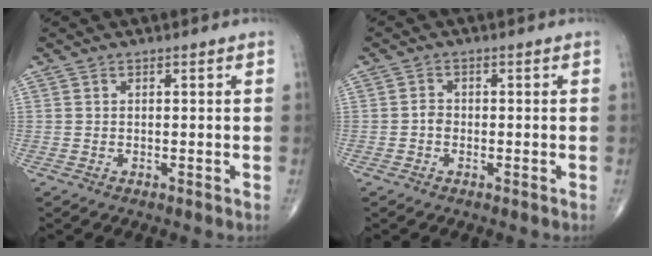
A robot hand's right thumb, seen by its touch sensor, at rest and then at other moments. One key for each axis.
{"total": 1.5, "fx": -0.5, "fy": 1.2, "fz": 0.8, "tx": -0.006, "ty": 0.005, "tz": -0.013}